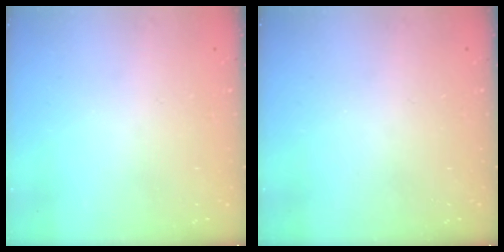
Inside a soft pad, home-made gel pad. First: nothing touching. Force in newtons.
{"total": 0.0}